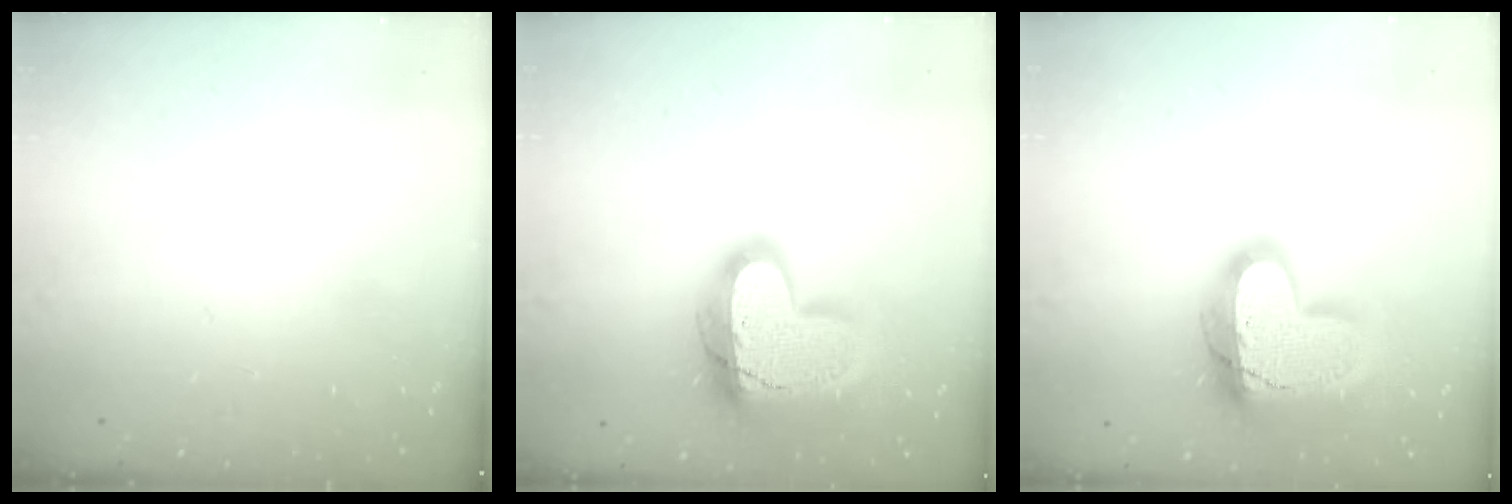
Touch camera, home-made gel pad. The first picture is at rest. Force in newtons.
{"total": 21.7, "press": 21.6, "slide": 1.9}
{"total": 21.7, "press": 21.6, "slide": 1.9}